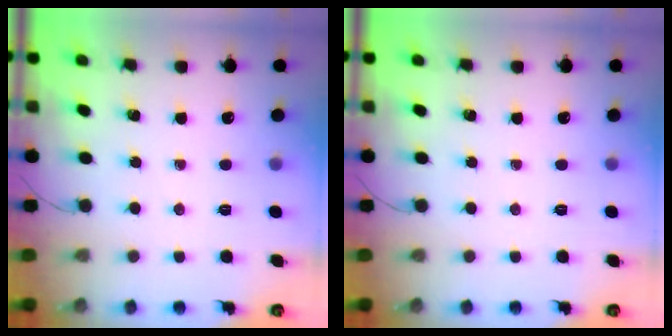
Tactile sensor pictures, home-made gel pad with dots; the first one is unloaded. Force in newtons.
{"total": 0.0}